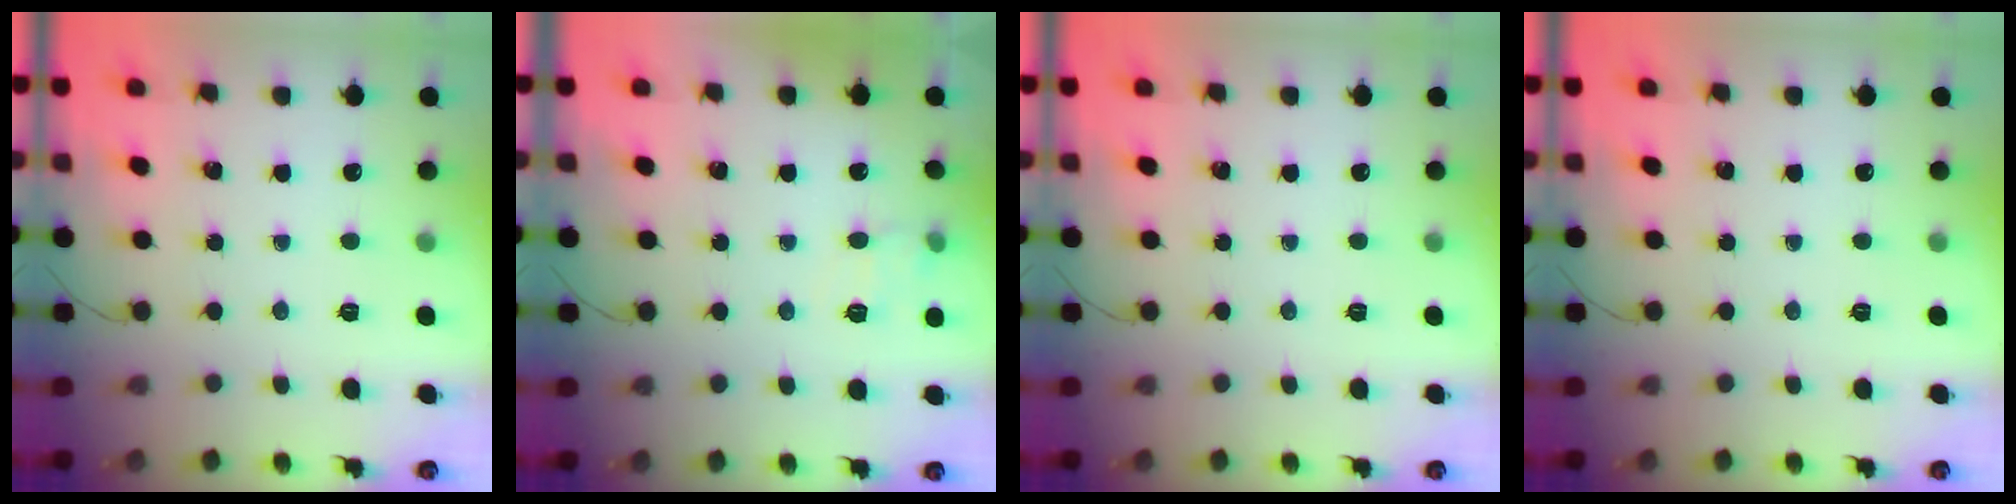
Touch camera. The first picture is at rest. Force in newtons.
{"total": 6.1, "press": 5.6, "slide": 2.3}
{"total": 0.0}
{"total": 0.0}